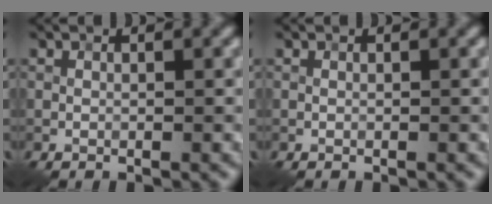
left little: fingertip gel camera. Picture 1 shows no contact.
{"total": 0.0}